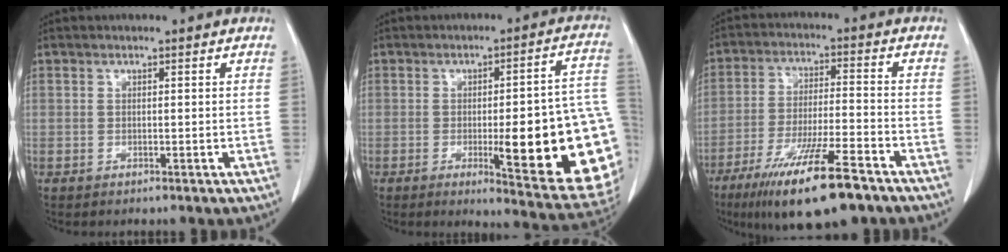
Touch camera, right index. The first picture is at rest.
{"total": 21.6, "force": [-4.1, 3.0, 21.0], "torque": [-0.178, 0.006, -0.040]}
{"total": 15.7, "force": [-10.4, 2.2, 11.6], "torque": [-0.203, -0.035, -0.177]}